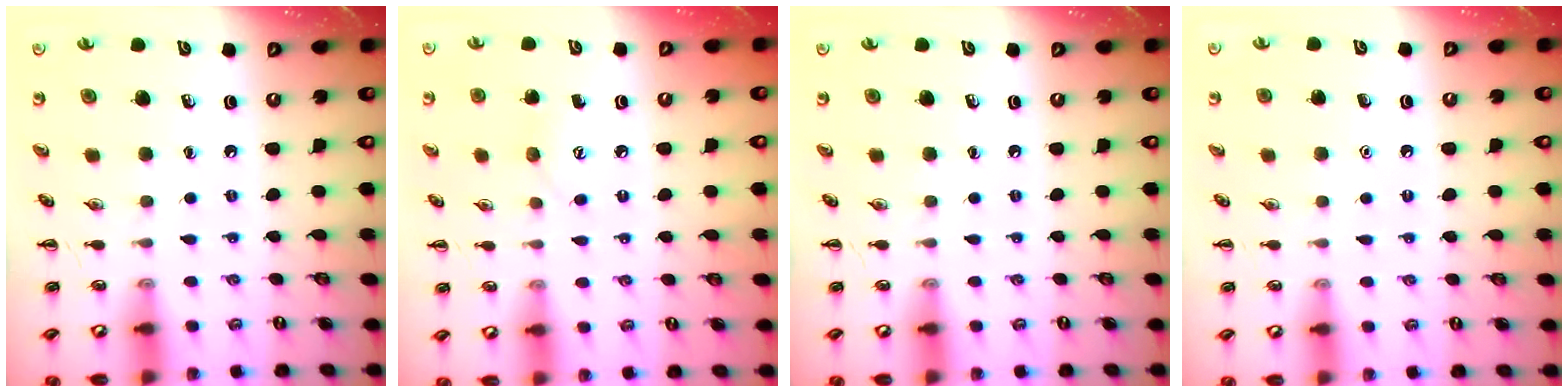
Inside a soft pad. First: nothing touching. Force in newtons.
{"total": 6.2, "press": 6.0, "slide": 1.5}
{"total": 0.0}
{"total": 1.6, "press": 1.5, "slide": 0.1}